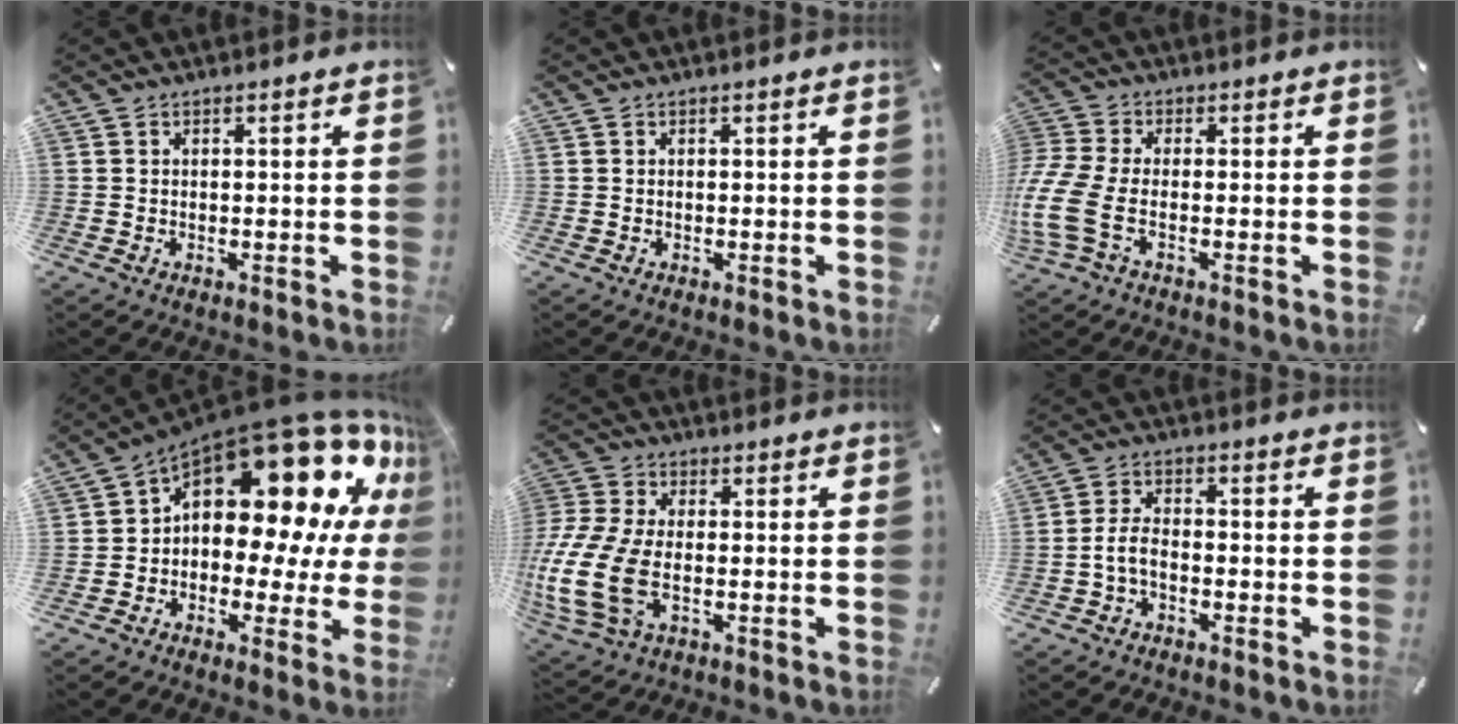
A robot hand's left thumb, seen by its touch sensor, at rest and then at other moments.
{"total": 0.0}
{"total": 9.9, "force": [-2.2, 5.5, 8.0], "torque": [-0.189, -0.010, -0.037]}
{"total": 22.4, "force": [10.1, 12.0, 15.9], "torque": [-0.232, -0.083, 0.175]}
{"total": 14.7, "force": [-3.5, 9.2, 10.9], "torque": [-0.244, 0.004, -0.061]}
{"total": 4.5, "force": [-2.0, 2.3, 3.4], "torque": [-0.083, 0.004, -0.043]}